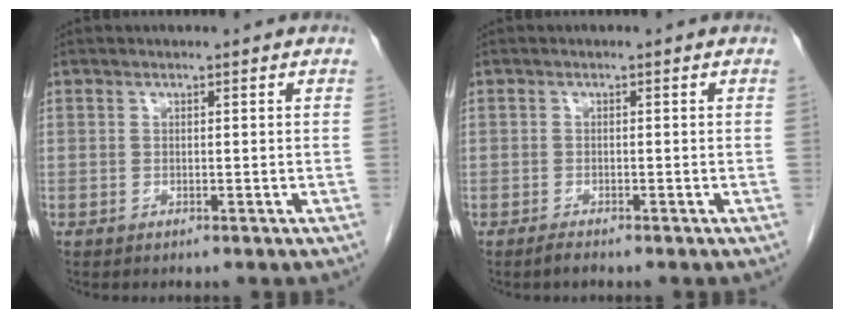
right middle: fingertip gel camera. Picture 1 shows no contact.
{"total": 1.1, "force": [-1.0, 0.2, 0.5], "torque": [-0.014, -0.003, -0.017]}